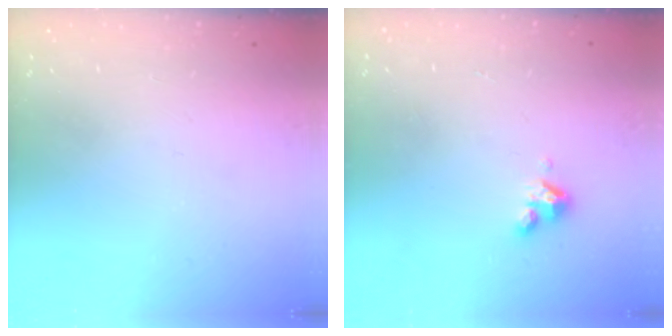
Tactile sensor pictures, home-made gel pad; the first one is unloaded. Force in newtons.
{"total": 4.4, "press": 4.4, "slide": 0.4}